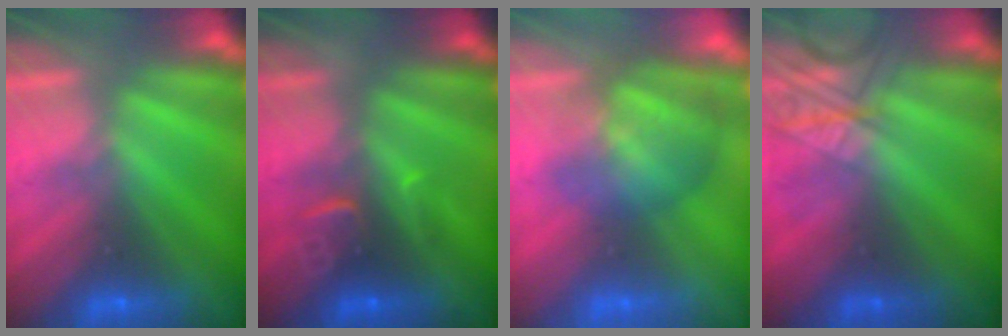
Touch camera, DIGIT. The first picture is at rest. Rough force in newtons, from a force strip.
{"total": 3.6}
{"total": 2.9}
{"total": 2.4}